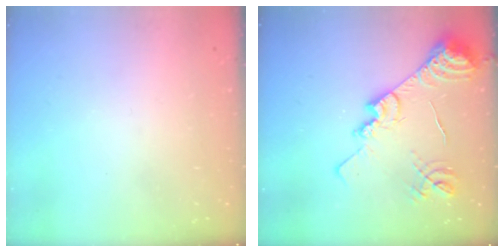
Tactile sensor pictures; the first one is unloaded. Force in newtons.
{"total": 18.8, "press": 18.7, "slide": 1.8}